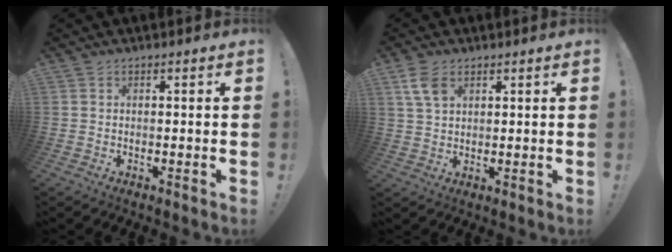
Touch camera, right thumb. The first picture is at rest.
{"total": 6.0, "force": [3.2, 3.5, 3.7], "torque": [-0.063, -0.009, 0.060]}